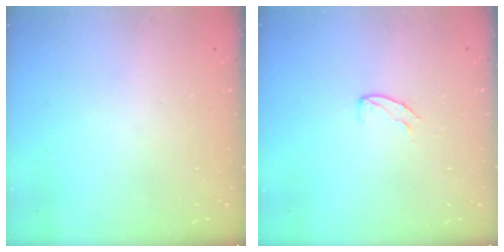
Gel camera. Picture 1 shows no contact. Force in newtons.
{"total": 4.2, "press": 4.2, "slide": 0.4}